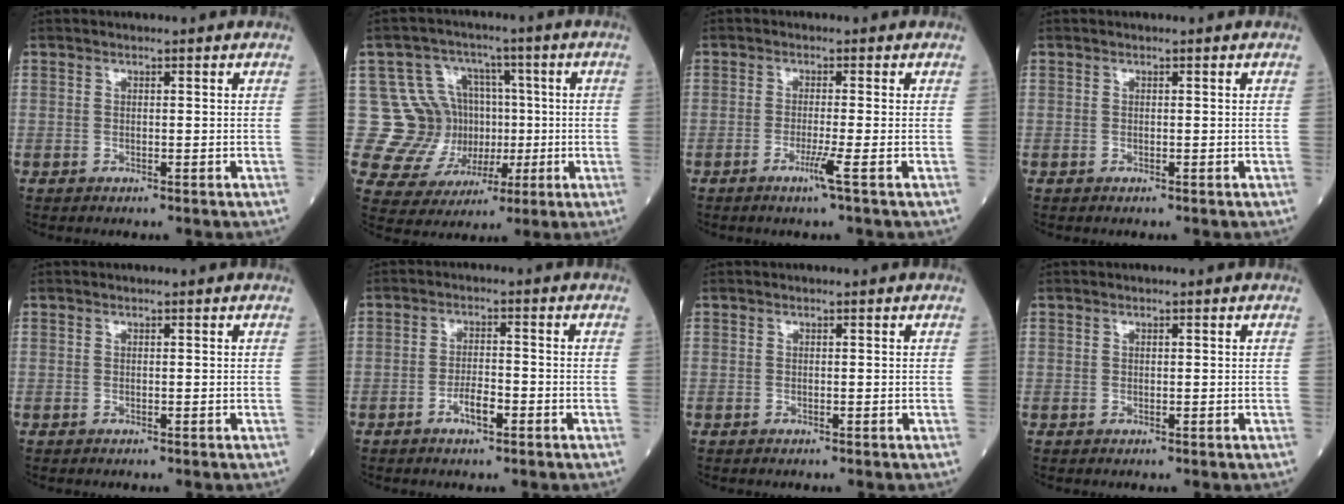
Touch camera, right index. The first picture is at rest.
{"total": 11.4, "force": [0.5, 10.7, 3.9], "torque": [-0.071, 0.041, 0.028]}
{"total": 2.7, "force": [-1.3, -1.0, 2.2], "torque": [-0.045, -0.008, -0.030]}
{"total": 0.0}
{"total": 0.0}
{"total": 3.3, "force": [-1.7, 0.9, 2.7], "torque": [-0.048, 0.003, -0.033]}
{"total": 0.0}
{"total": 0.0}